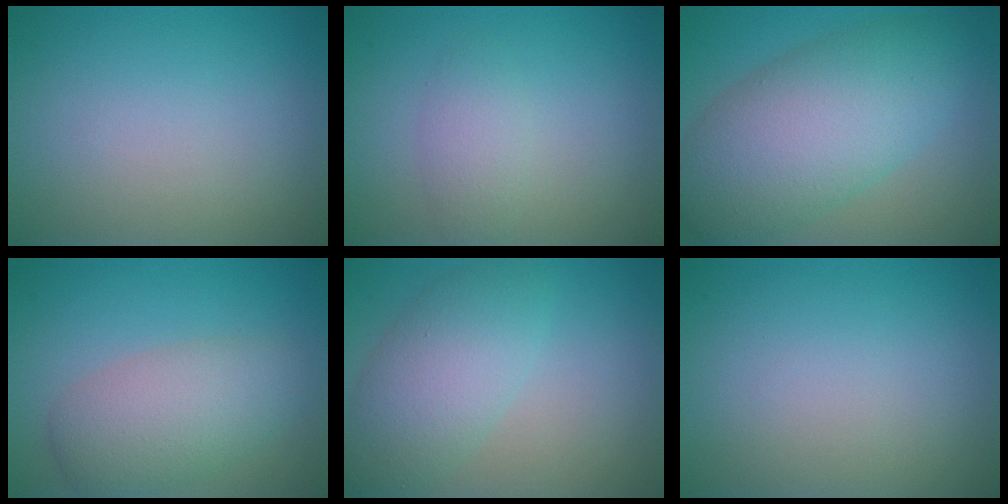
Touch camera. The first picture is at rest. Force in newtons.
{"total": 1.9, "press": 1.9, "slide": 0.1}
{"total": 9.4, "press": 9.4, "slide": 0.2}
{"total": 5.0, "press": 5.0, "slide": 0.2}
{"total": 5.1, "press": 5.1, "slide": 0.2}
{"total": 0.0}